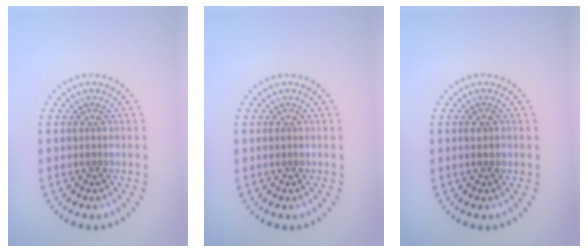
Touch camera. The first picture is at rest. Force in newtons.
{"total": 0.0}
{"total": 1.0, "press": 1.0, "slide": 0.2}